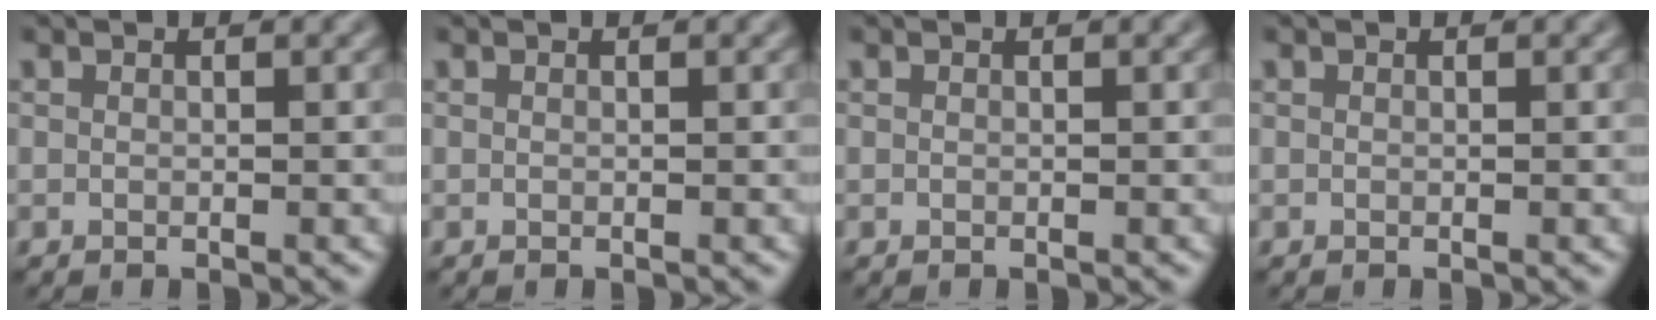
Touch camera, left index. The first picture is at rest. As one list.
[{"total": 0.0}, {"total": 0.0}, {"total": 0.0}]